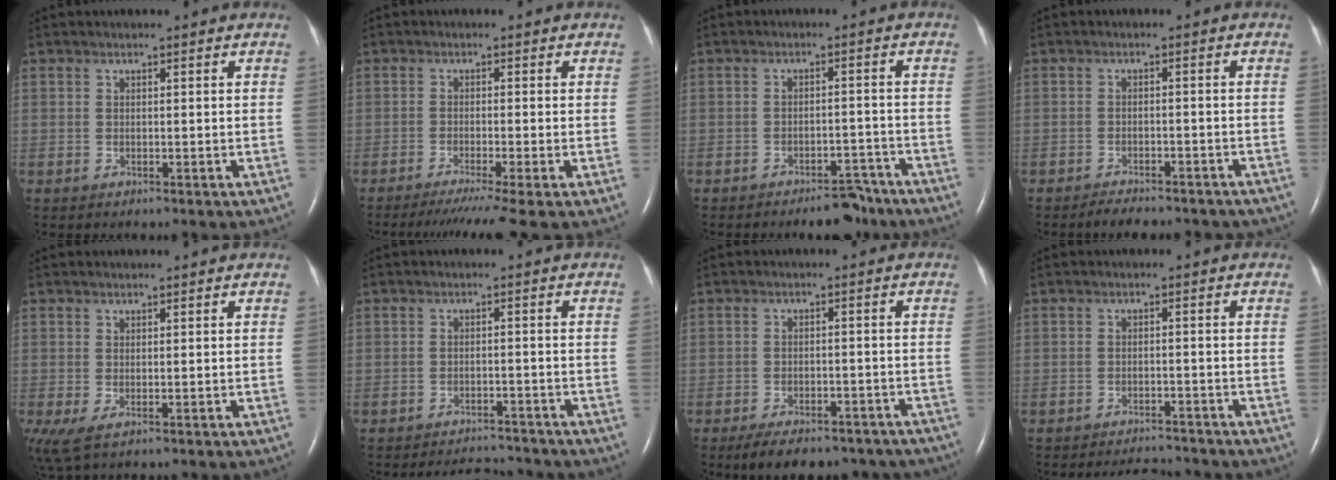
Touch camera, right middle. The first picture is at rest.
{"total": 7.6, "force": [-5.9, -1.2, 4.6], "torque": [-0.064, -0.025, -0.092]}
{"total": 5.4, "force": [-4.5, 1.9, 2.3], "torque": [-0.023, 0.007, -0.065]}
{"total": 9.8, "force": [-8.7, 2.9, 3.6], "torque": [-0.052, 0.001, -0.100]}
{"total": 2.9, "force": [-0.5, 1.0, 2.6], "torque": [-0.063, -0.010, -0.002]}
{"total": 4.3, "force": [-4.3, 0.6, -0.3], "torque": [-0.002, 0.000, -0.064]}
{"total": 14.3, "force": [-11.8, 5.5, 5.9], "torque": [-0.094, 0.007, -0.145]}
{"total": 4.1, "force": [-4.1, 0.6, 0.1], "torque": [-0.006, -0.005, -0.063]}